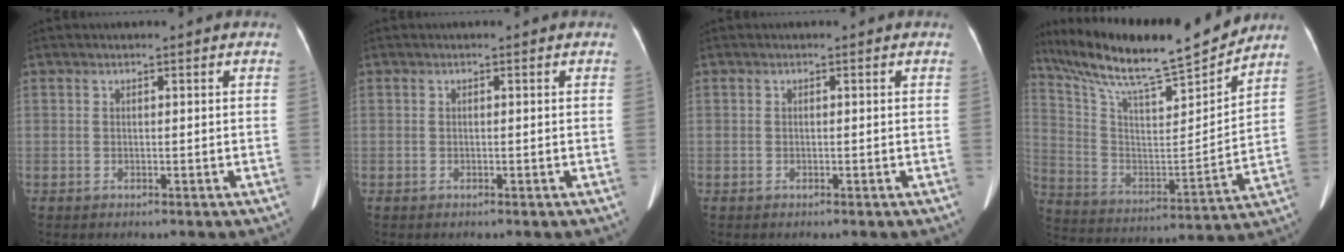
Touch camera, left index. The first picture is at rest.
{"total": 0.0}
{"total": 0.0}
{"total": 21.4, "force": [19.0, 0.9, 9.7], "torque": [-0.184, -0.016, 0.316]}